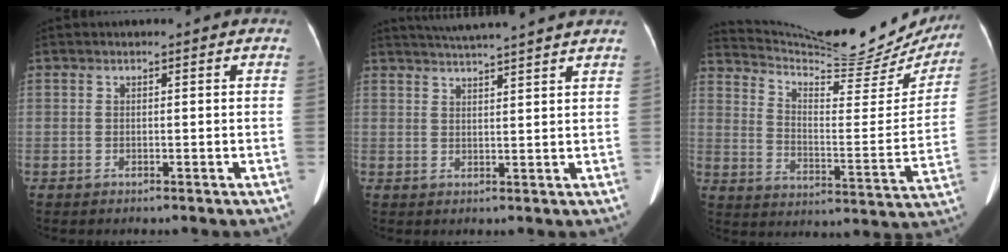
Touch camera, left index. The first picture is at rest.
{"total": 10.8, "force": [9.8, -0.9, 4.5], "torque": [-0.078, 0.020, 0.128]}
{"total": 25.0, "force": [23.0, 4.3, 8.8], "torque": [-0.144, -0.052, 0.308]}